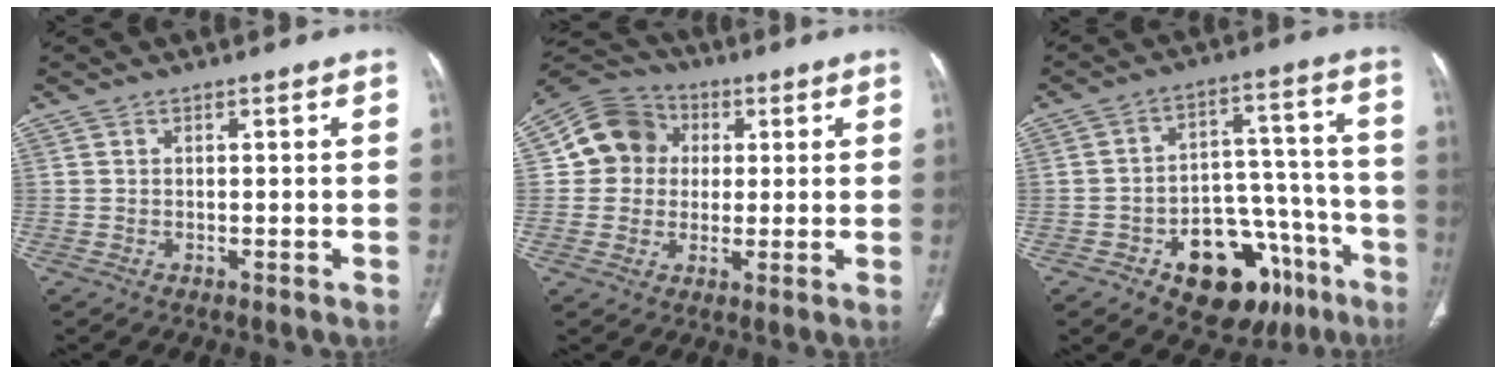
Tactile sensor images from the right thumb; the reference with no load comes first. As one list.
[{"total": 10.7, "force": [1.6, 10.0, 3.6], "torque": [-0.042, 0.013, 0.020]}, {"total": 19.0, "force": [-10.0, 11.3, 11.5], "torque": [-0.108, 0.087, -0.134]}]